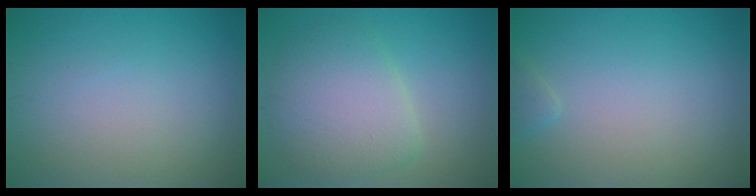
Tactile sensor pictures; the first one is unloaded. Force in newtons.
{"total": 5.6, "press": 5.6, "slide": 0.7}
{"total": 0.8, "press": 0.8, "slide": 0.1}